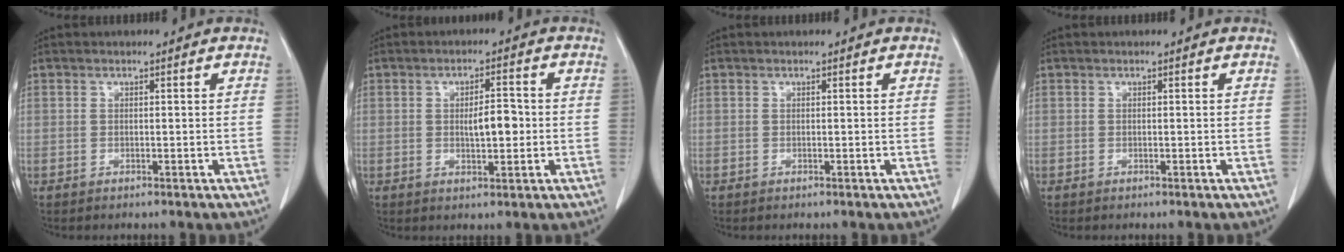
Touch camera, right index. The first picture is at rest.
{"total": 4.5, "force": [-0.2, 1.4, 4.3], "torque": [-0.069, 0.002, 0.000]}
{"total": 0.0}
{"total": 0.0}